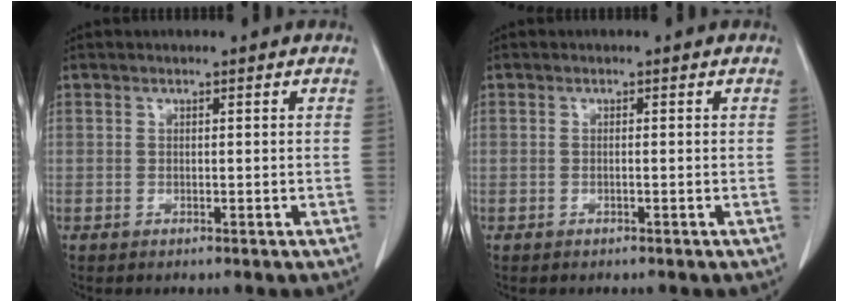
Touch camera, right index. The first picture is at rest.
{"total": 0.0}